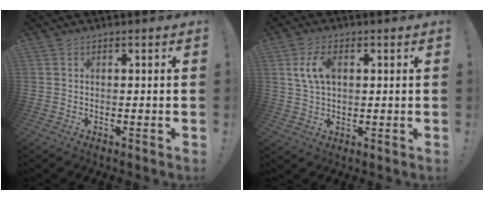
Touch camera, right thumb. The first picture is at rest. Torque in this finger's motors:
{"motor_torque": [0.57, 0.56, 0.09, -0.01, 0.02]}